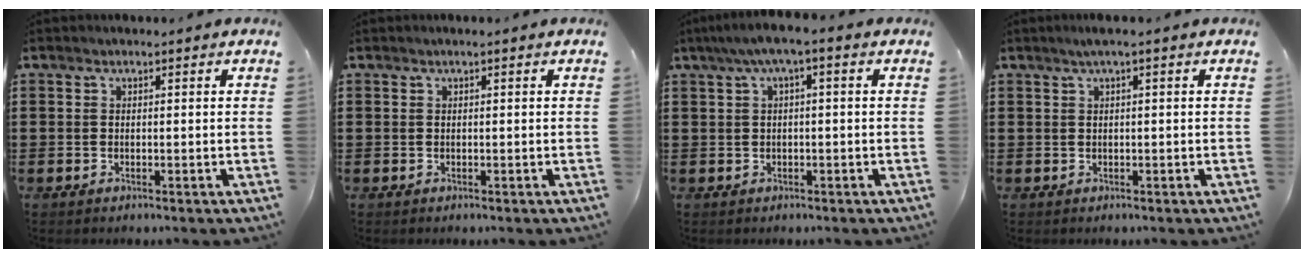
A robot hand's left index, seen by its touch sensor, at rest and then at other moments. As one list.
[{"total": 0.0}, {"total": 2.8, "force": [-0.5, 0.3, 2.8], "torque": [-0.049, 0.004, -0.013]}, {"total": 1.4, "force": [0.1, -0.1, 1.4], "torque": [-0.022, -0.004, 0.002]}]